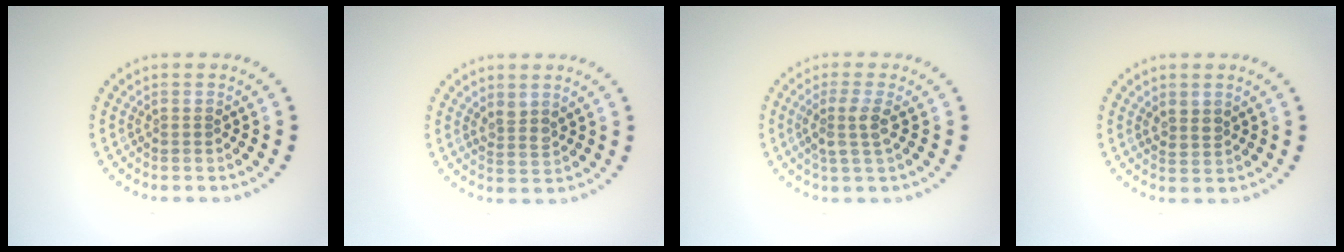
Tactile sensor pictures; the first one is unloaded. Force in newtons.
{"total": 1.4, "press": 1.1, "slide": 0.9}
{"total": 2.4, "press": 2.0, "slide": 1.3}
{"total": 1.4, "press": 1.2, "slide": 0.8}